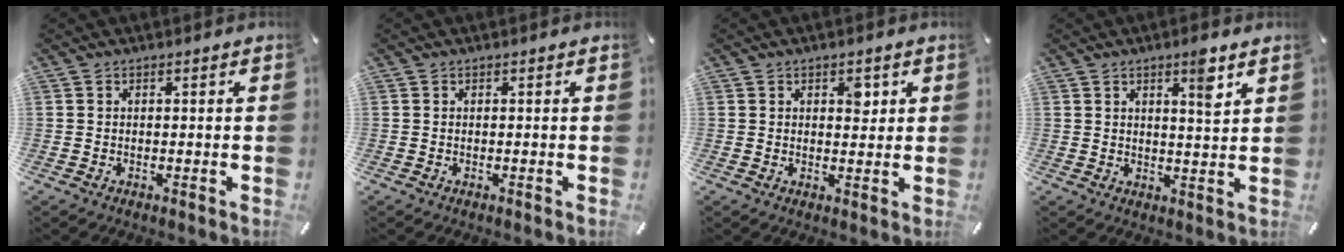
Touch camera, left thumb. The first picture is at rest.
{"total": 0.0}
{"total": 3.3, "force": [1.5, 2.1, 2.1], "torque": [-0.005, -0.010, 0.016]}
{"total": 5.8, "force": [3.3, 1.1, 4.6], "torque": [-0.065, -0.018, 0.049]}